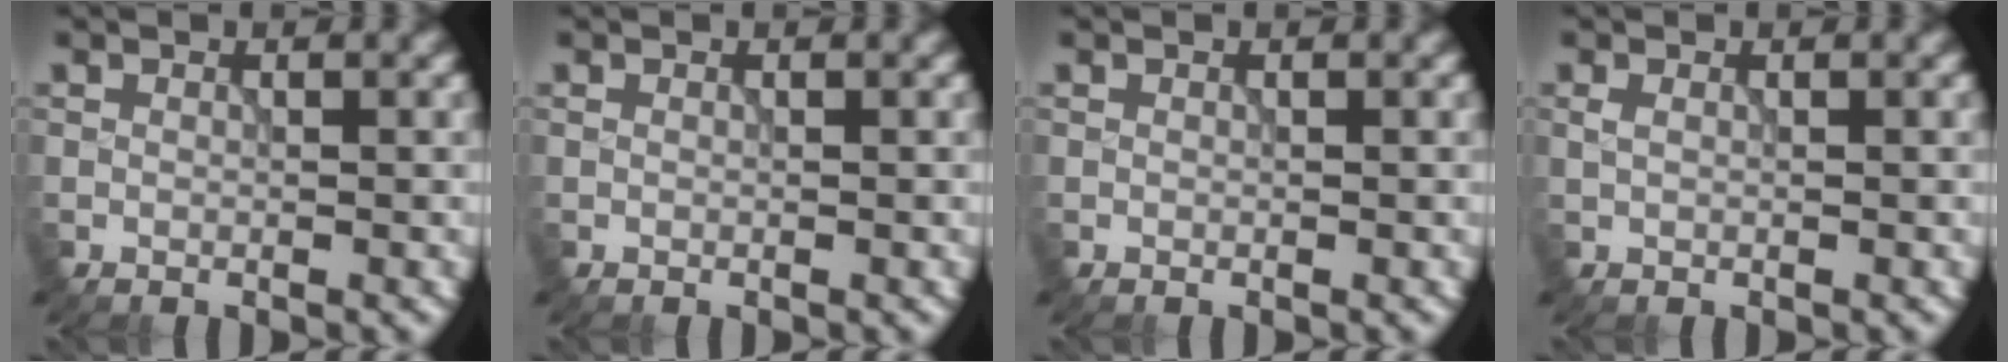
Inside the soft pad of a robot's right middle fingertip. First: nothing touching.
{"total": 0.0}
{"total": 0.0}
{"total": 0.7, "force": [0.1, 0.4, 0.5], "torque": [-0.014, -0.001, 0.006]}